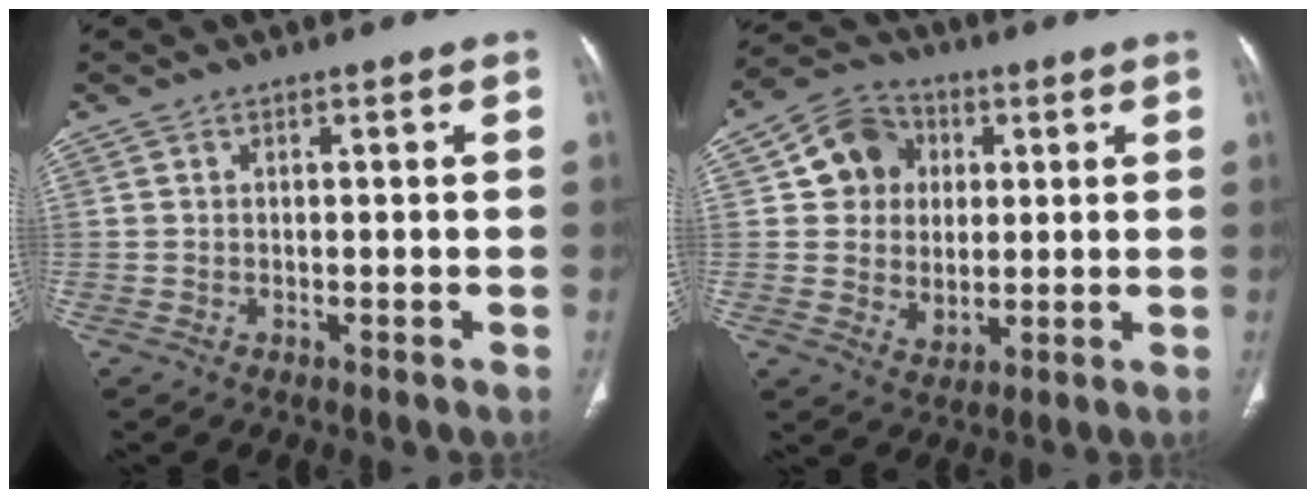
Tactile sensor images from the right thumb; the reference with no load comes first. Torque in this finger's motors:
{"motor_torque": [-0.53, 0.56, -0.02, 0.03, 0.16]}